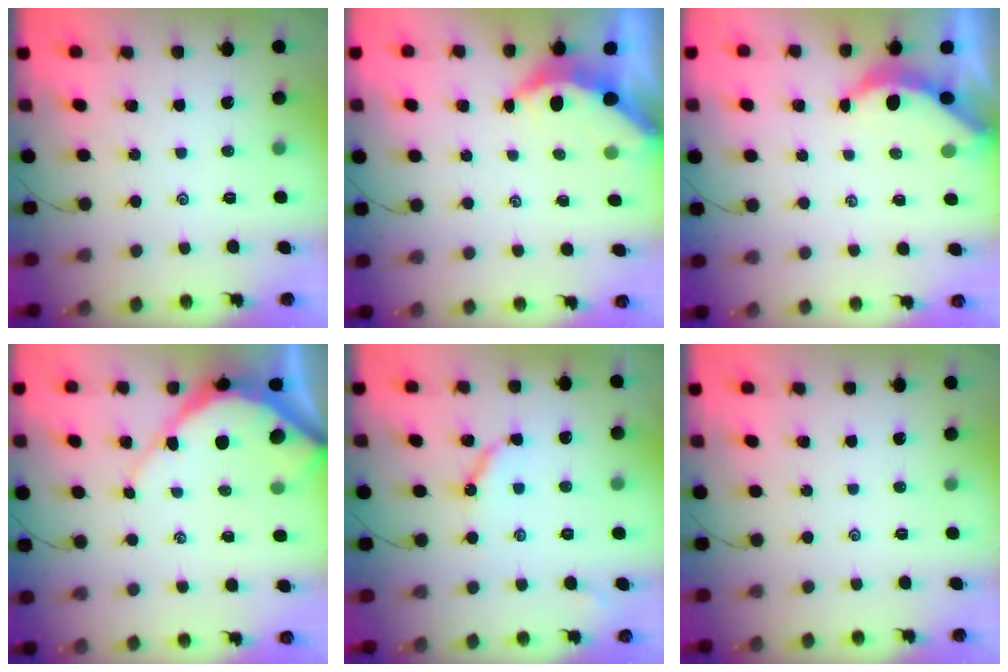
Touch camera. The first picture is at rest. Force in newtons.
{"total": 4.0, "press": 4.0, "slide": 0.4}
{"total": 3.9, "press": 3.9, "slide": 0.4}
{"total": 7.8, "press": 7.7, "slide": 0.7}
{"total": 5.4, "press": 5.4, "slide": 0.2}
{"total": 0.0}